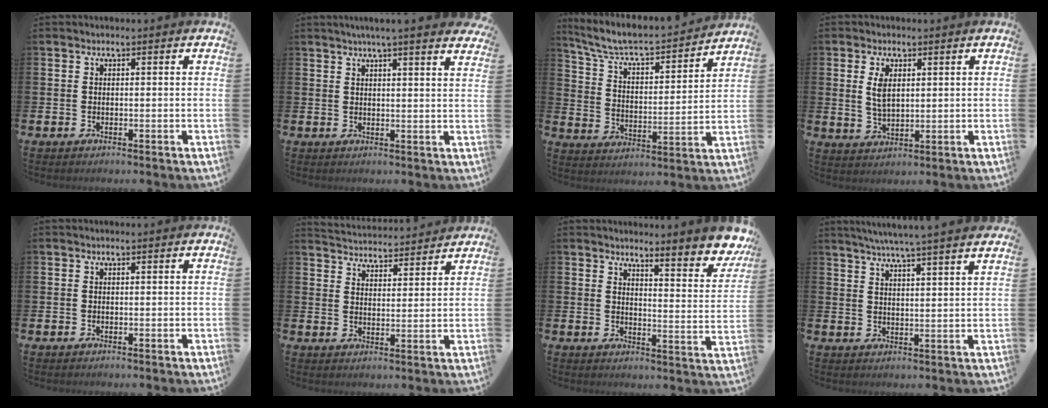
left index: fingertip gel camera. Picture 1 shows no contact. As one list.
[{"total": 3.8, "force": [3.5, -0.6, 1.3], "torque": [-0.032, -0.014, 0.063]}, {"total": 7.2, "force": [6.5, 1.3, 2.6], "torque": [-0.087, -0.050, 0.108]}, {"total": 3.3, "force": [1.4, 1.6, 2.5], "torque": [-0.037, 0.001, 0.021]}, {"total": 0.0}, {"total": 4.4, "force": [4.4, 0.3, -0.3], "torque": [-0.009, -0.036, 0.077]}, {"total": 5.0, "force": [4.8, 0.1, 1.2], "torque": [-0.016, -0.056, 0.072]}, {"total": 5.5, "force": [5.1, -1.1, 1.6], "torque": [-0.044, -0.030, 0.087]}]